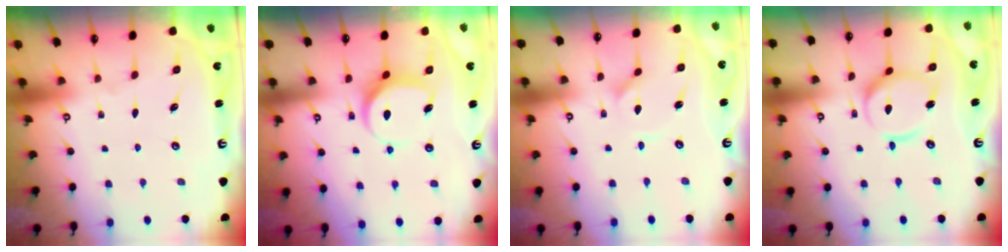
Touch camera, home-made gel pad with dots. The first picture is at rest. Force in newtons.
{"total": 7.7, "press": 7.6, "slide": 0.9}
{"total": 2.0, "press": 2.0, "slide": 0.4}
{"total": 11.4, "press": 11.4, "slide": 1.1}